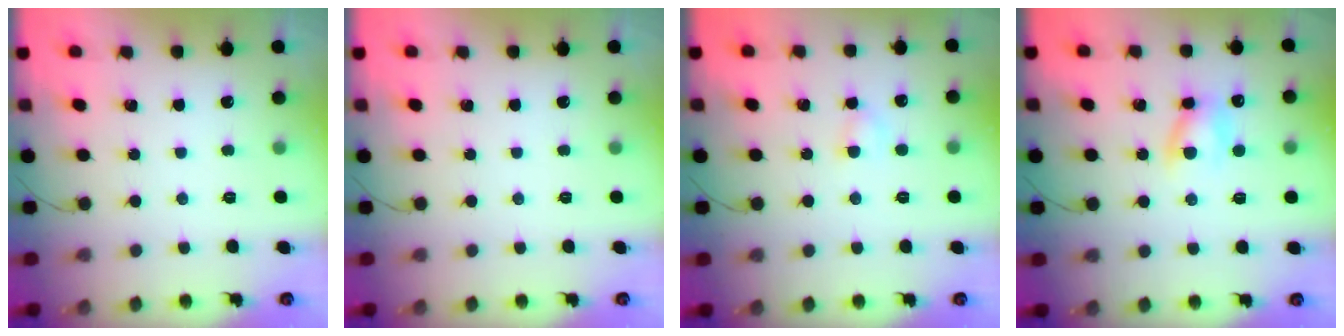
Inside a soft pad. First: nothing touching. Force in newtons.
{"total": 0.0}
{"total": 3.6, "press": 3.3, "slide": 1.3}
{"total": 7.2, "press": 7.0, "slide": 1.7}